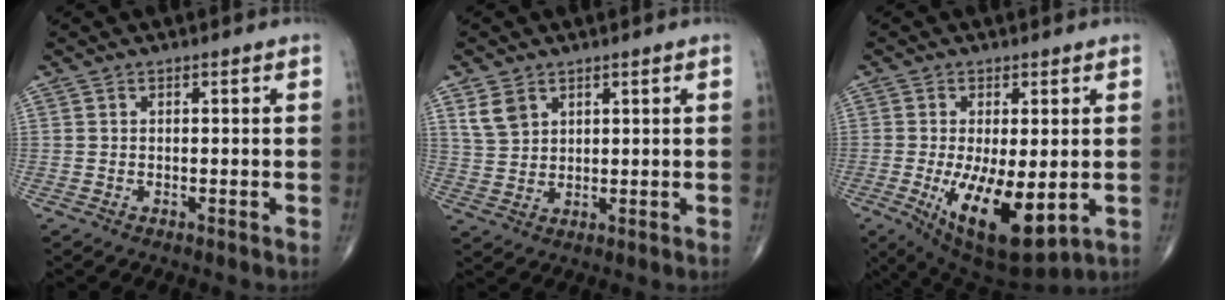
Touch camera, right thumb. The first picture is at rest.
{"total": 4.7, "force": [2.6, 3.2, 2.2], "torque": [-0.034, -0.010, 0.060]}
{"total": 14.0, "force": [-2.8, 5.4, 12.6], "torque": [-0.214, -0.029, -0.026]}